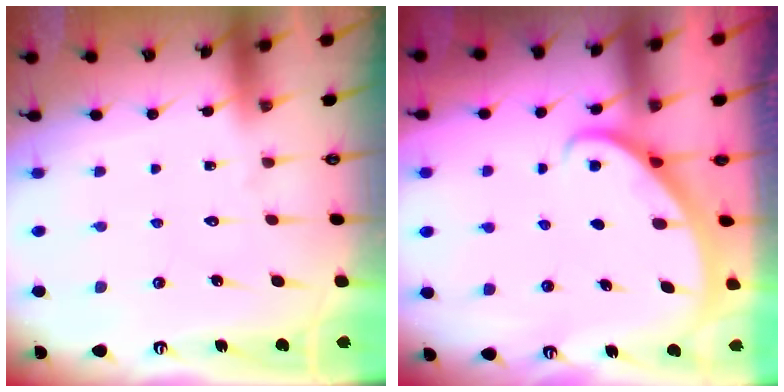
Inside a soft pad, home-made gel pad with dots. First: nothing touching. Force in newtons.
{"total": 2.3, "press": 2.3, "slide": 0.2}